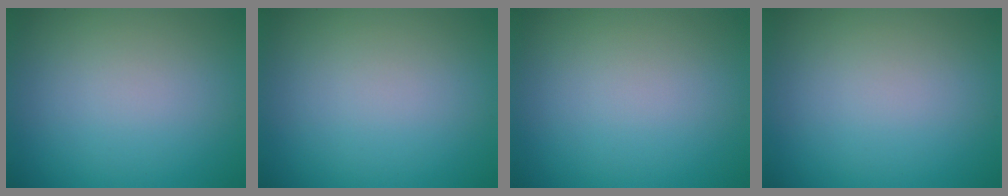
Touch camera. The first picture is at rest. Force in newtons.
{"total": 0.0}
{"total": 0.0}
{"total": 0.0}